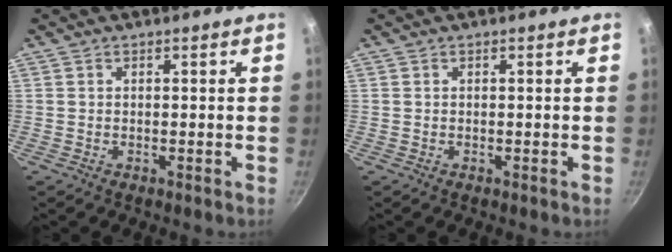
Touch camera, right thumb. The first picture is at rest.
{"total": 0.0}